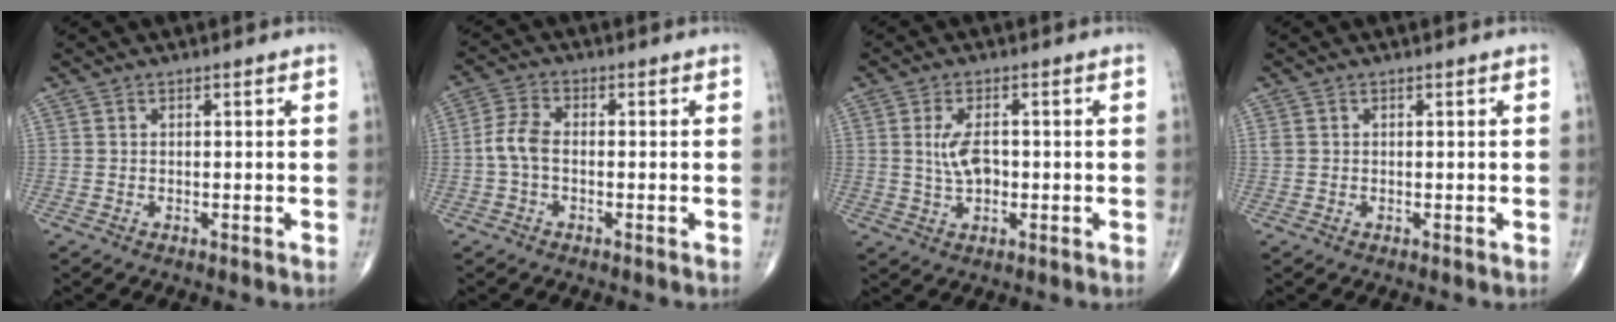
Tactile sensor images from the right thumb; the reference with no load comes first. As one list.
[{"total": 4.7, "force": [-0.8, 2.8, 3.7], "torque": [-0.082, 0.015, -0.022]}, {"total": 5.1, "force": [0.2, 2.7, 4.3], "torque": [-0.082, 0.001, 0.005]}, {"total": 0.8, "force": [0.2, 0.6, 0.4], "torque": [-0.010, 0.008, 0.007]}]